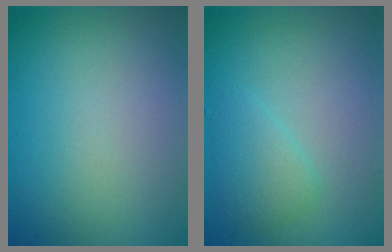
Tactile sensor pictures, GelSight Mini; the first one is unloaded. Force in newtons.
{"total": 1.9, "press": 1.9, "slide": 0.1}